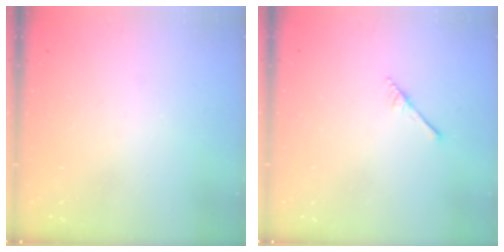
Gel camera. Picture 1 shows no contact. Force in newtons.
{"total": 1.6, "press": 1.6, "slide": 0.2}